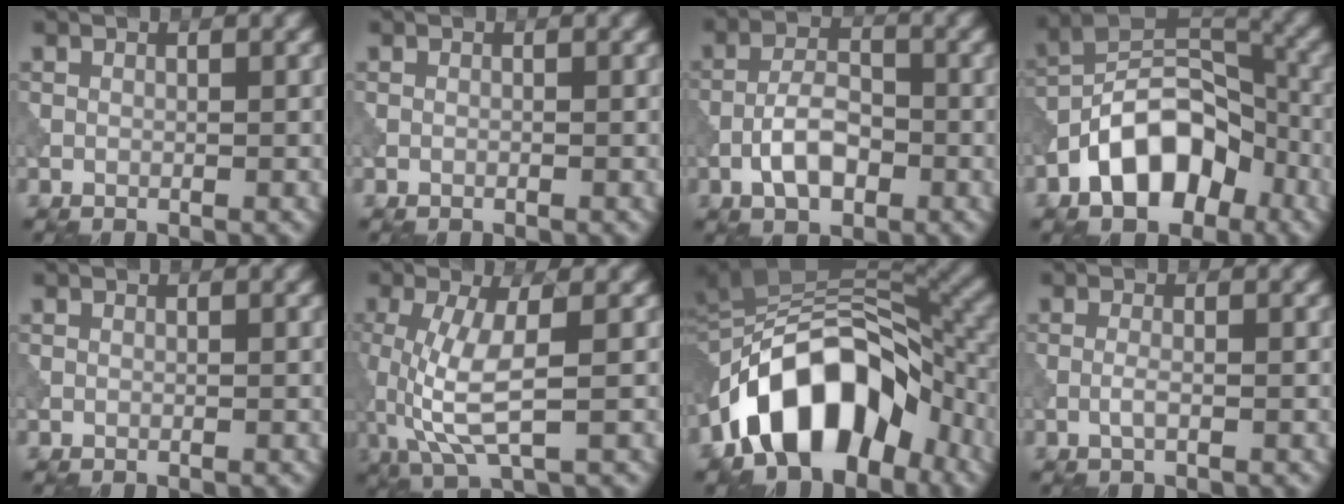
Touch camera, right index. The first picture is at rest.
{"total": 0.0}
{"total": 4.3, "force": [-1.7, 2.1, 3.3], "torque": [-0.057, 0.008, -0.037]}
{"total": 9.9, "force": [-5.1, 5.7, 6.3], "torque": [-0.096, 0.015, -0.104]}
{"total": 0.0}
{"total": 5.4, "force": [-0.4, 1.4, 5.2], "torque": [-0.119, -0.008, -0.003]}
{"total": 13.5, "force": [-6.5, 7.7, 9.0], "torque": [-0.137, 0.016, -0.123]}
{"total": 1.2, "force": [-0.4, 0.2, 1.1], "torque": [-0.025, 0.000, -0.012]}